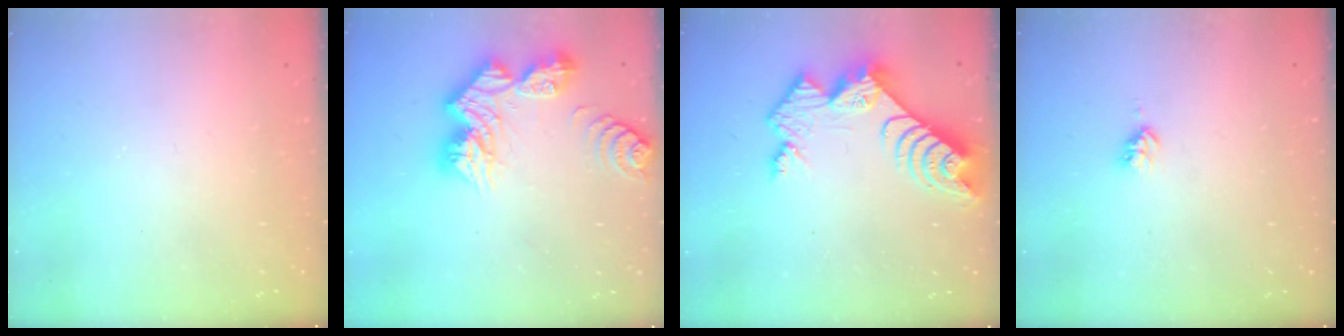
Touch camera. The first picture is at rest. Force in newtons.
{"total": 14.1, "press": 14.1, "slide": 1.3}
{"total": 11.2, "press": 11.1, "slide": 0.9}
{"total": 2.8, "press": 2.8, "slide": 0.2}